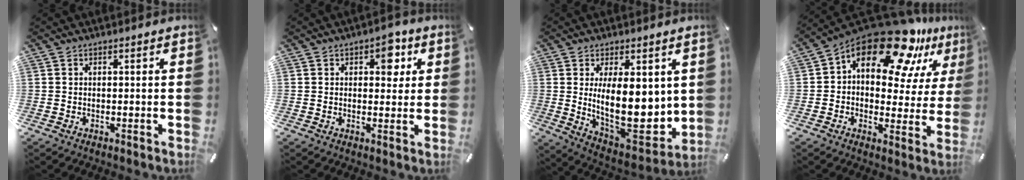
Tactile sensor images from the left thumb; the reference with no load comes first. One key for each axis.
{"total": 5.9, "fx": 2.1, "fy": 3.6, "fz": 4.2, "tx": -0.026, "ty": -0.015, "tz": 0.022}
{"total": 20.2, "fx": 2.0, "fy": 9.6, "fz": 17.7, "tx": -0.269, "ty": -0.042, "tz": 0.047}
{"total": 19.8, "fx": 13.9, "fy": 9.1, "fz": 10.8, "tx": -0.174, "ty": -0.105, "tz": 0.239}